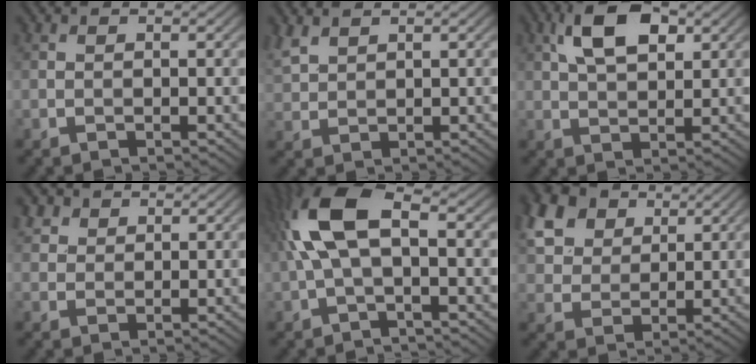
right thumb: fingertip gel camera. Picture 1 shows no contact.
{"total": 2.8, "force": [2.1, 1.2, 1.4], "torque": [-0.043, 0.006, 0.053]}
{"total": 7.3, "force": [2.9, 3.7, 5.6], "torque": [-0.115, 0.010, 0.049]}
{"total": 2.6, "force": [1.7, 1.8, 0.7], "torque": [-0.022, 0.002, 0.040]}
{"total": 9.0, "force": [0.9, 3.7, 8.2], "torque": [-0.183, 0.025, 0.006]}
{"total": 9.2, "force": [4.8, 6.3, 4.7], "torque": [-0.149, 0.023, 0.090]}